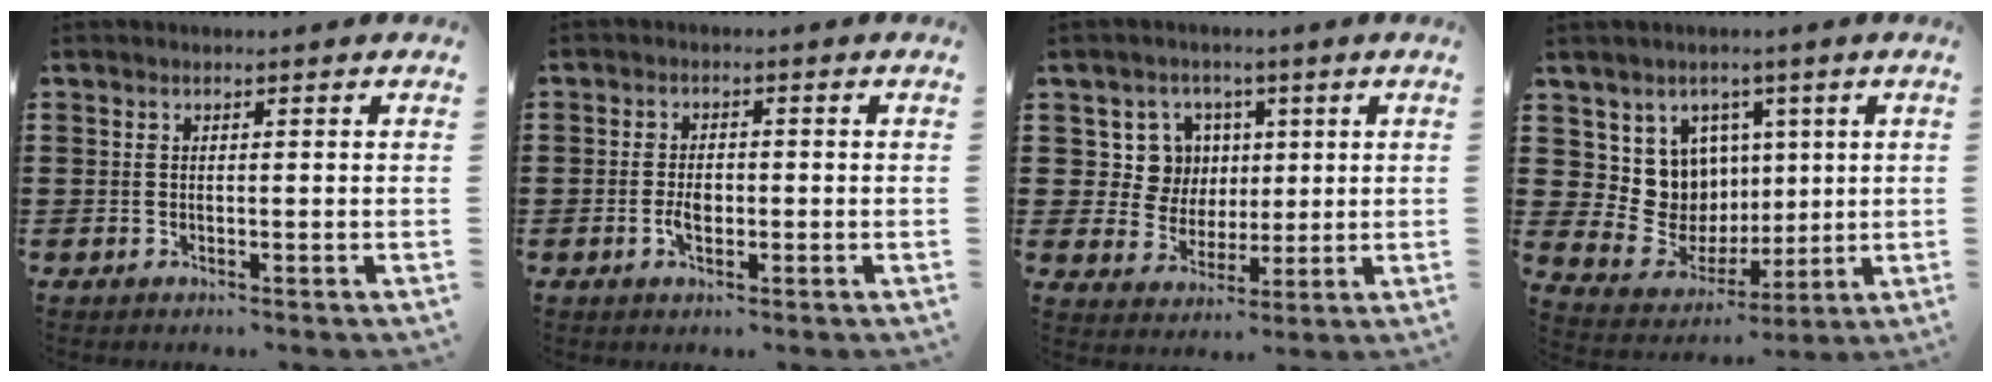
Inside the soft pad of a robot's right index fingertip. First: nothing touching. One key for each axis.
{"total": 2.7, "fx": -0.6, "fy": 1.5, "fz": 2.1, "tx": -0.038, "ty": 0.003, "tz": -0.011}
{"total": 7.8, "fx": 2.2, "fy": 7.2, "fz": 2.0, "tx": -0.067, "ty": 0.015, "tz": 0.045}
{"total": 8.7, "fx": 2.5, "fy": 8.1, "fz": 1.5, "tx": -0.069, "ty": -0.030, "tz": 0.054}